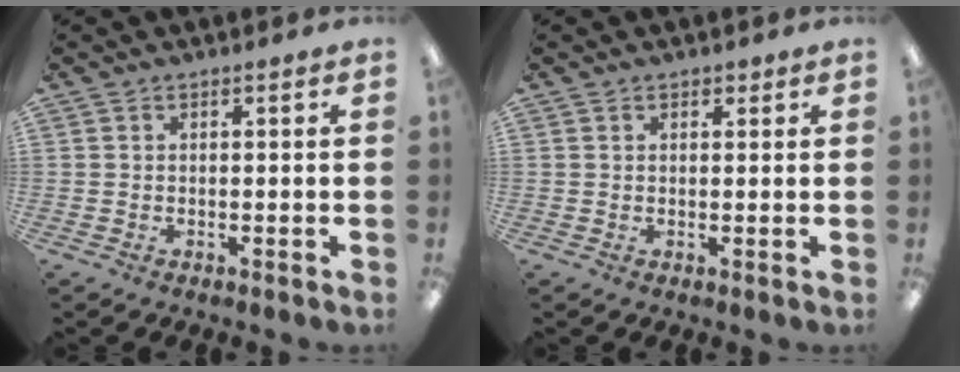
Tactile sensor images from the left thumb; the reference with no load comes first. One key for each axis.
{"total": 1.6, "fx": 1.0, "fy": 1.2, "fz": 0.4, "tx": -0.002, "ty": 0.000, "tz": 0.016}